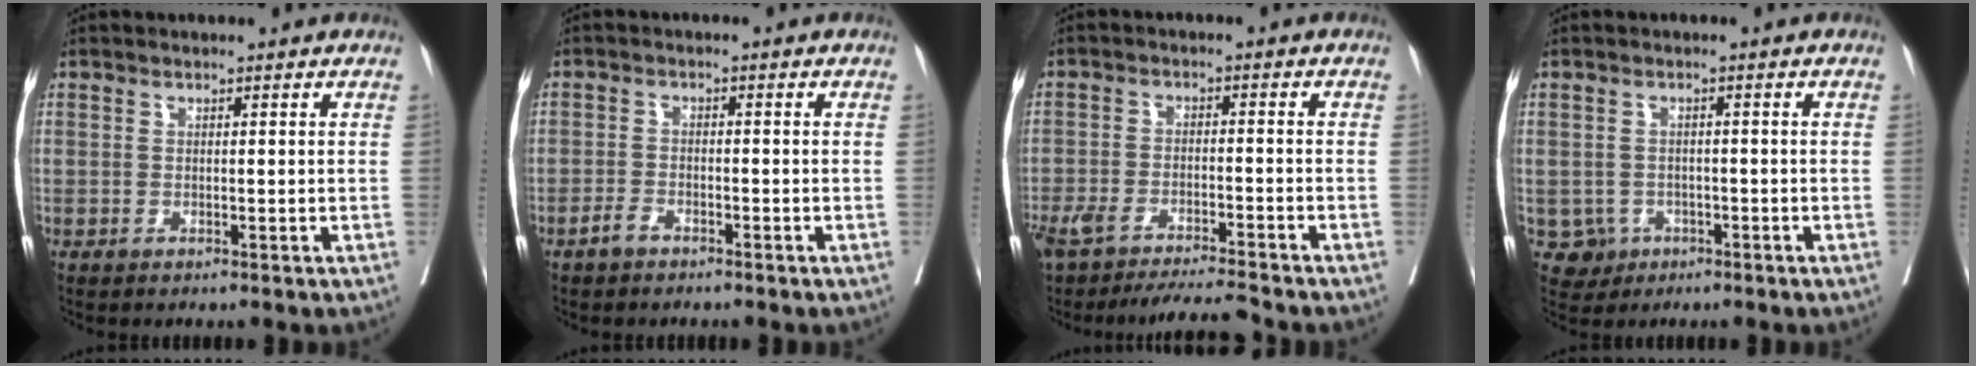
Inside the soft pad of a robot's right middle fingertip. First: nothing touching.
{"total": 2.0, "force": [-1.6, 0.8, 0.9], "torque": [-0.018, 0.003, -0.029]}
{"total": 9.6, "force": [-8.9, 0.3, 3.6], "torque": [-0.061, -0.001, -0.143]}
{"total": 3.4, "force": [-1.3, 3.1, 0.2], "torque": [0.004, 0.010, -0.016]}